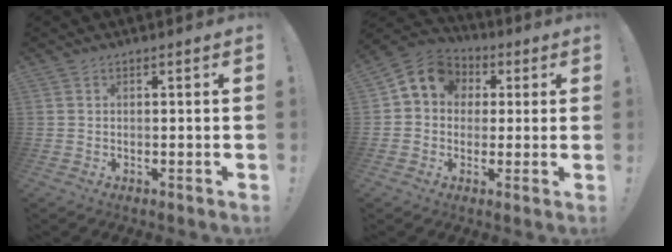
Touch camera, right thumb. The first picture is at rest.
{"total": 8.9, "force": [2.3, 7.7, 3.9], "torque": [-0.050, -0.005, 0.047]}